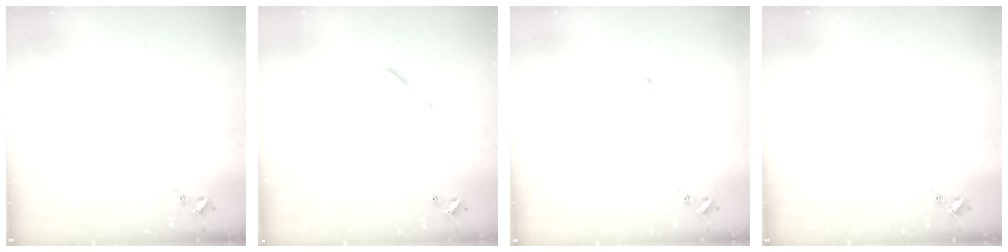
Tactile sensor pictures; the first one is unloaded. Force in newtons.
{"total": 7.2, "press": 7.2, "slide": 0.3}
{"total": 3.2, "press": 3.2, "slide": 0.3}
{"total": 0.0}